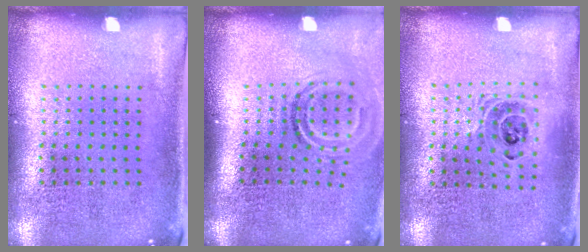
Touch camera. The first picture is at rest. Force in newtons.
{"total": 1.8, "press": 1.2, "slide": 1.4}
{"total": 1.3, "press": 1.2, "slide": 0.5}